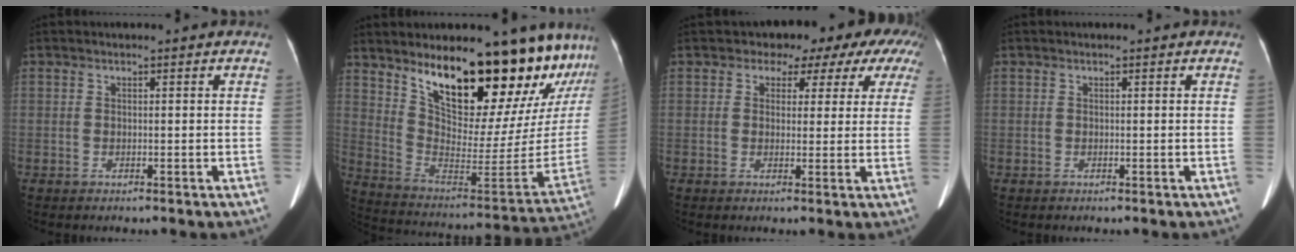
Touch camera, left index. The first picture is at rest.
{"total": 25.9, "force": [19.5, 5.9, 15.9], "torque": [-0.240, -0.074, 0.276]}
{"total": 8.6, "force": [5.0, 5.4, 4.5], "torque": [-0.035, 0.013, 0.034]}
{"total": 0.0}